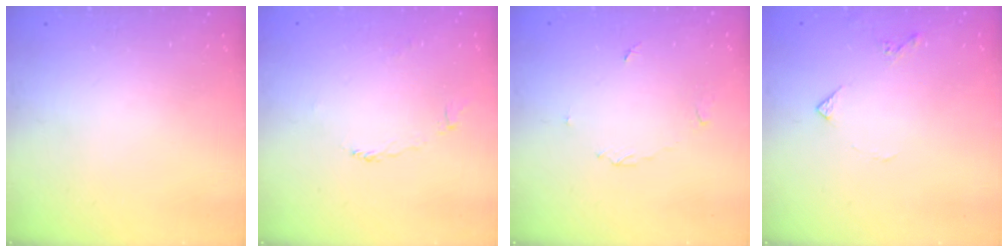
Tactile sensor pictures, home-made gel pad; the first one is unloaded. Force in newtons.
{"total": 2.2, "press": 2.2, "slide": 0.4}
{"total": 2.7, "press": 2.7, "slide": 0.4}
{"total": 4.2, "press": 4.1, "slide": 0.8}